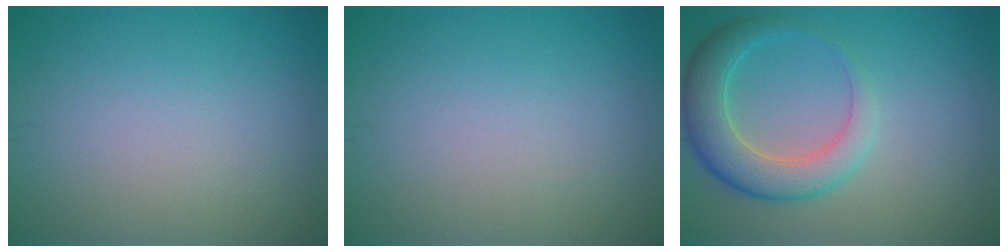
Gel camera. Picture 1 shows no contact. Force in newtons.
{"total": 0.0}
{"total": 5.2, "press": 5.2, "slide": 0.3}